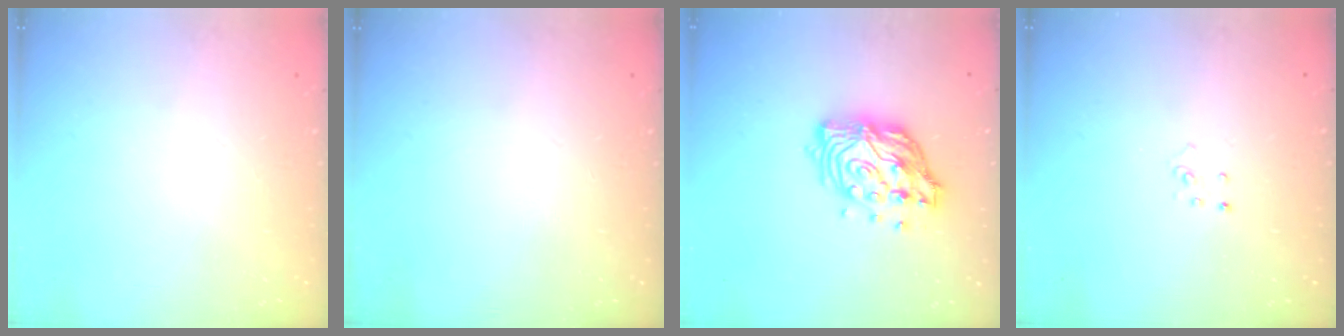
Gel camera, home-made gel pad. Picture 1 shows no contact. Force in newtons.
{"total": 0.0}
{"total": 14.1, "press": 14.0, "slide": 1.3}
{"total": 3.0, "press": 2.9, "slide": 0.3}